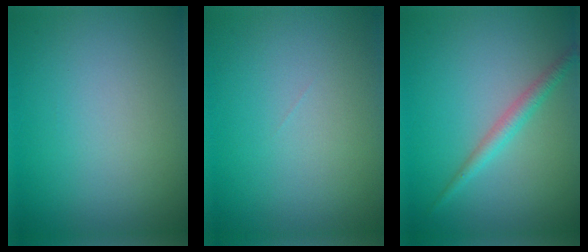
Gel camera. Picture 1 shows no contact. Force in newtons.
{"total": 0.0}
{"total": 1.9, "press": 1.9, "slide": 0.1}